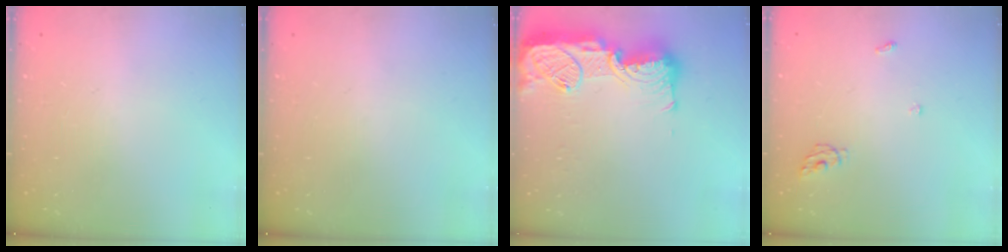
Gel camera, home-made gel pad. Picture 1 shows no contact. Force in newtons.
{"total": 0.0}
{"total": 19.4, "press": 19.0, "slide": 3.7}
{"total": 5.2, "press": 5.1, "slide": 0.3}